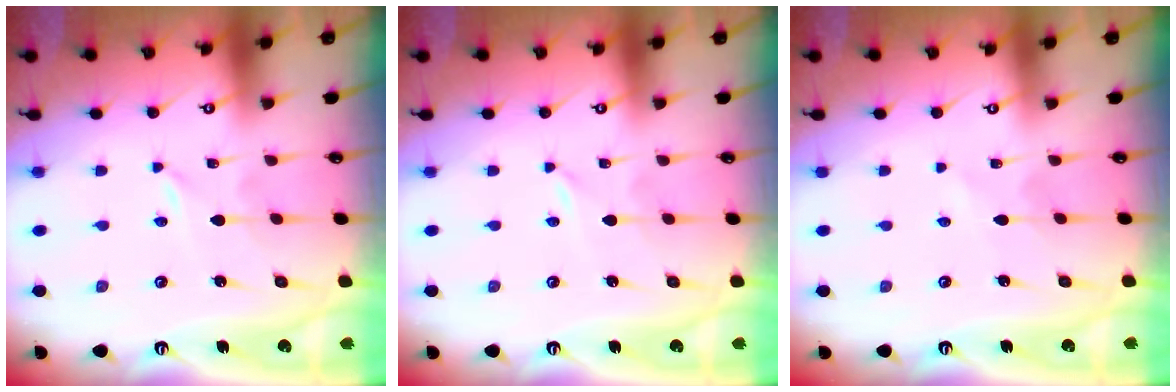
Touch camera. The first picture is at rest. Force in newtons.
{"total": 0.0}
{"total": 0.8, "press": 0.8, "slide": 0.1}